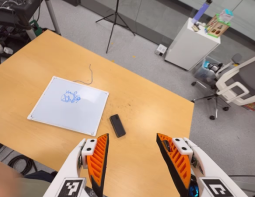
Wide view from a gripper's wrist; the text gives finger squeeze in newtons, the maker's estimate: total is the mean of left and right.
{"total": 0.0}